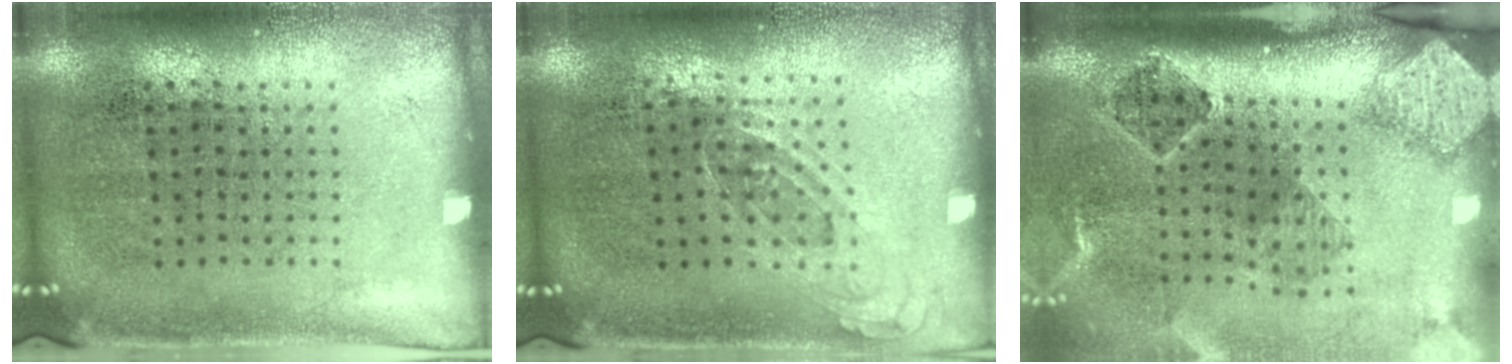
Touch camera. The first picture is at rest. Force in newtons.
{"total": 0.8, "press": 0.7, "slide": 0.5}
{"total": 2.9, "press": 1.9, "slide": 2.1}